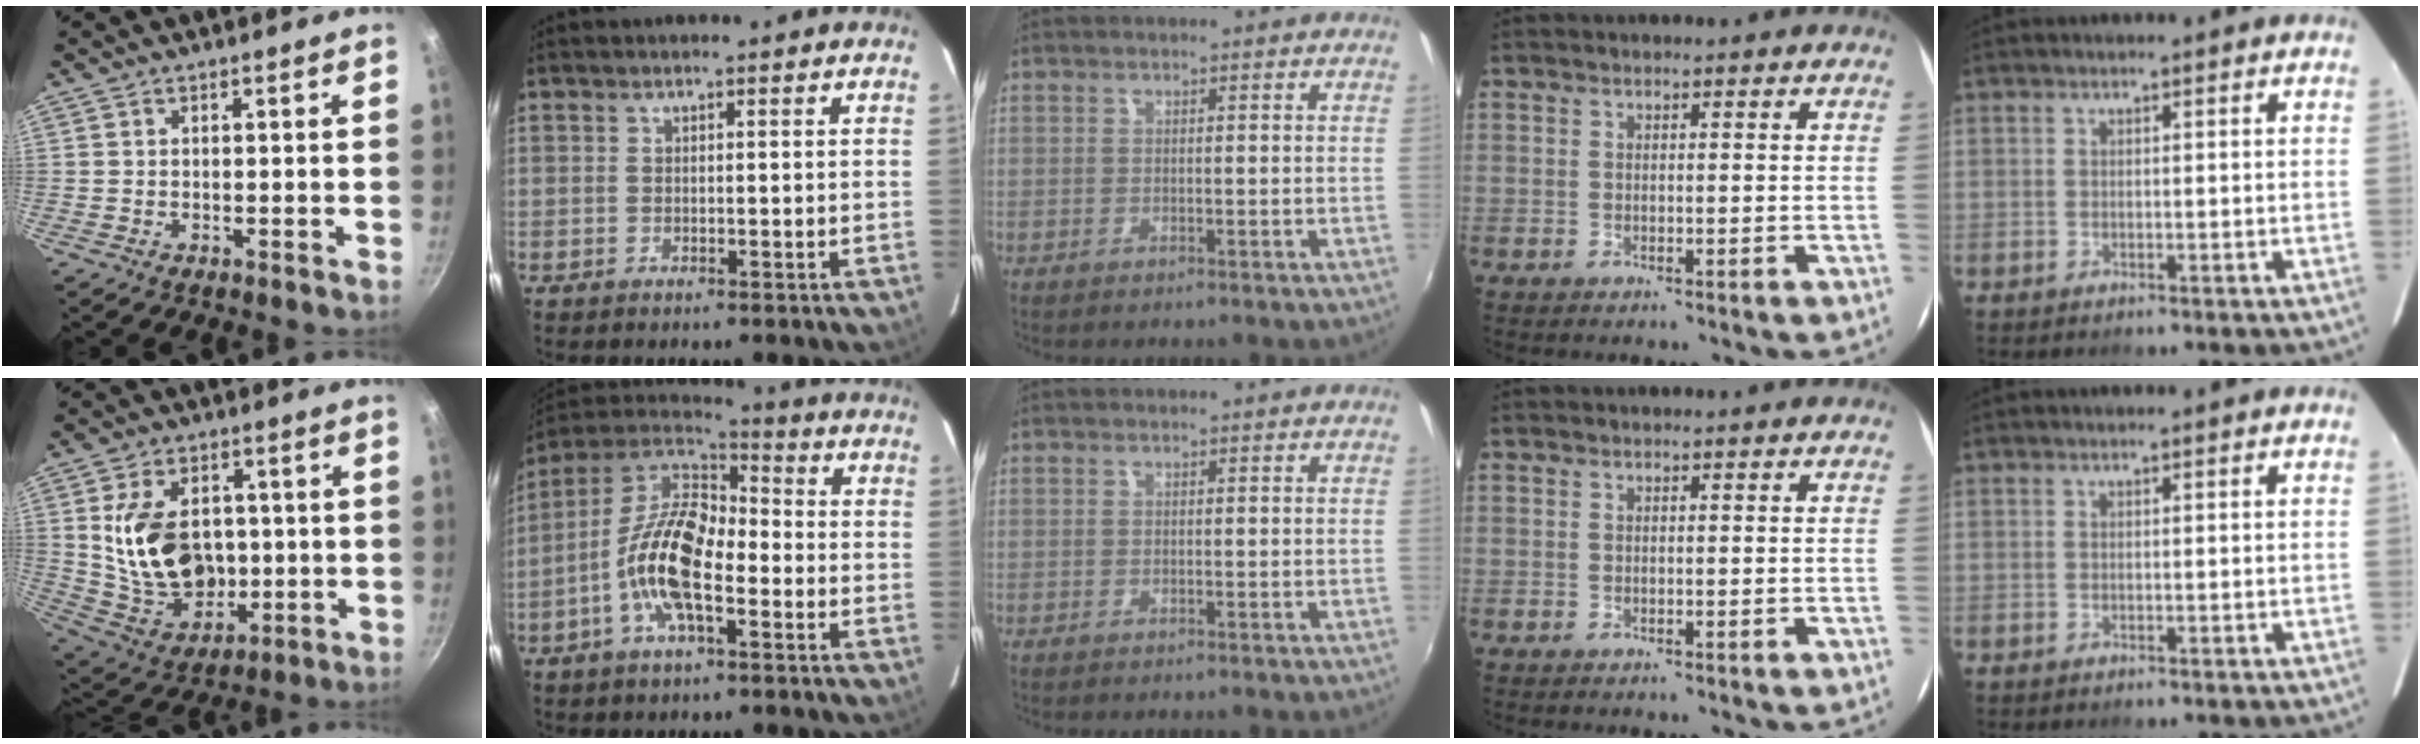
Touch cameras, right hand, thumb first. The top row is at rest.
{"thumb": {"total": 17.6, "force": [1.1, 12.6, 12.2], "torque": [-0.182, -0.004, 0.035]}, "index": {"total": 14.4, "force": [-4.6, 6.1, 12.2], "torque": [-0.244, 0.003, -0.096]}}